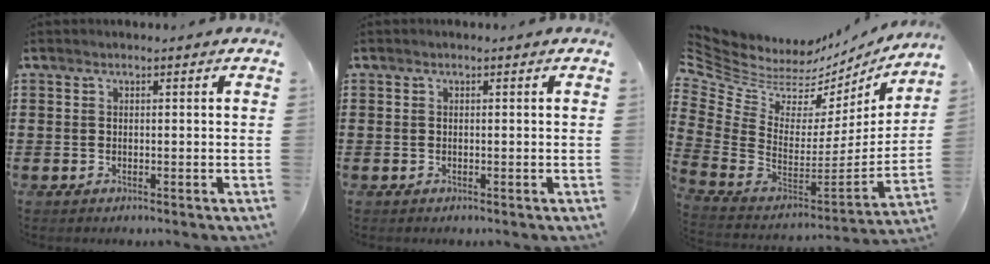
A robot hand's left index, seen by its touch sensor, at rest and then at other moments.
{"total": 0.0}
{"total": 5.1, "force": [4.3, 2.6, 1.1], "torque": [-0.066, -0.056, 0.072]}